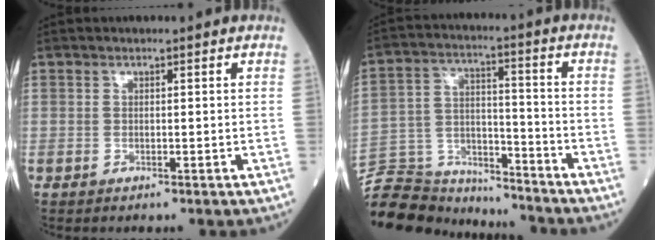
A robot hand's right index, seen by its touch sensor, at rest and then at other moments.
{"total": 16.2, "force": [-15.7, 3.2, 2.4], "torque": [-0.049, 0.034, -0.259]}